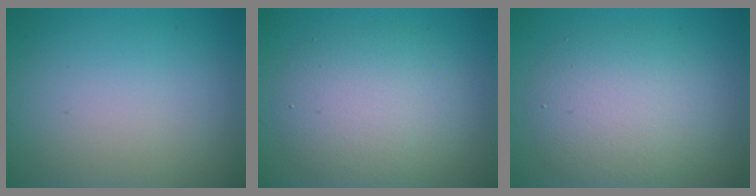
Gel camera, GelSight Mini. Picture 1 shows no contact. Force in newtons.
{"total": 5.4, "press": 5.4, "slide": 0.2}
{"total": 5.2, "press": 5.2, "slide": 0.1}